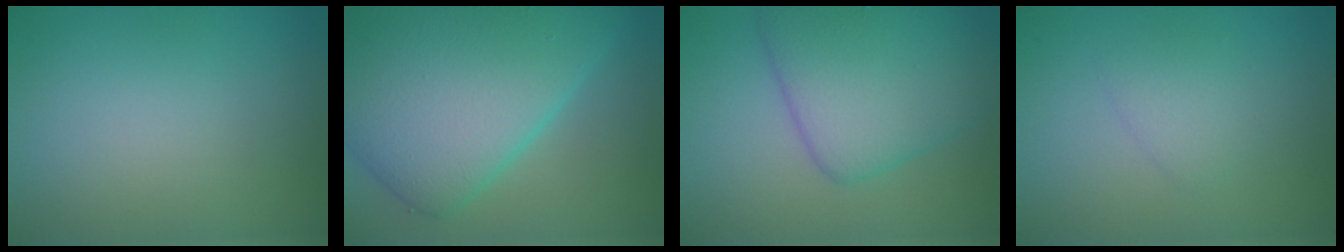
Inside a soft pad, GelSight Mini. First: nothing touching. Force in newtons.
{"total": 12.0, "press": 12.0, "slide": 0.2}
{"total": 6.5, "press": 6.5, "slide": 0.3}
{"total": 1.6, "press": 1.6, "slide": 0.1}